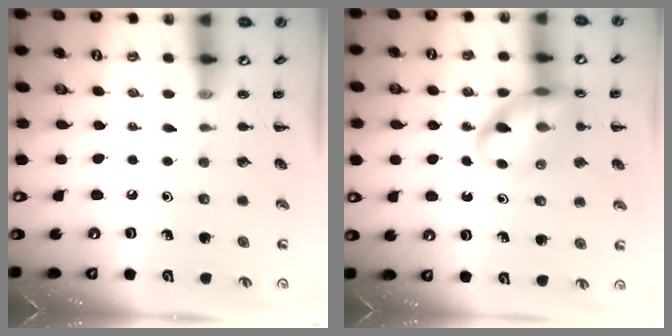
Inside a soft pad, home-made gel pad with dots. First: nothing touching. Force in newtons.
{"total": 14.4, "press": 14.2, "slide": 2.3}